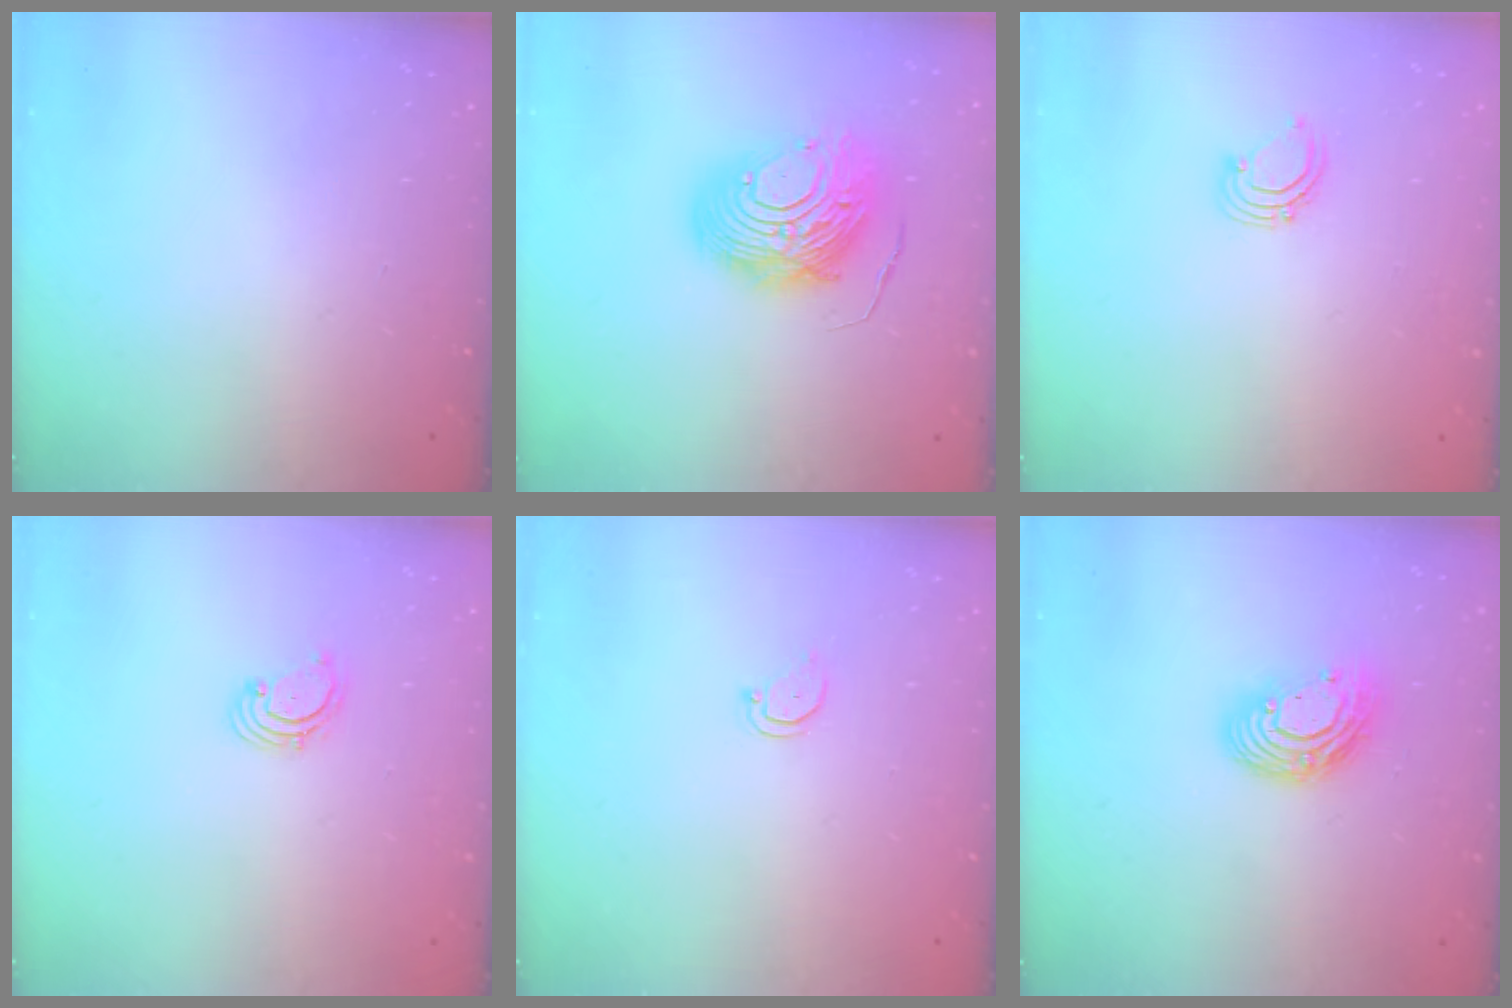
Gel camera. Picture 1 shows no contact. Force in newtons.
{"total": 13.7, "press": 13.7, "slide": 1.3}
{"total": 2.9, "press": 2.9, "slide": 0.2}
{"total": 1.6, "press": 1.6, "slide": 0.2}
{"total": 2.4, "press": 2.4, "slide": 0.2}
{"total": 11.8, "press": 11.8, "slide": 0.8}